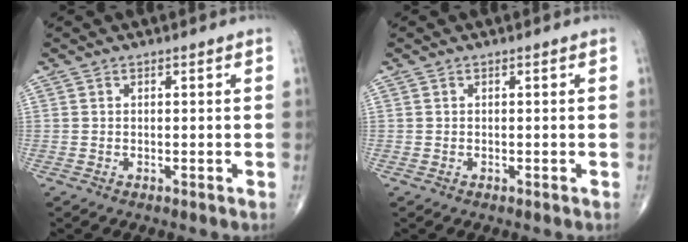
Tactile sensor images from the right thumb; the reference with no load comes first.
{"total": 0.0}